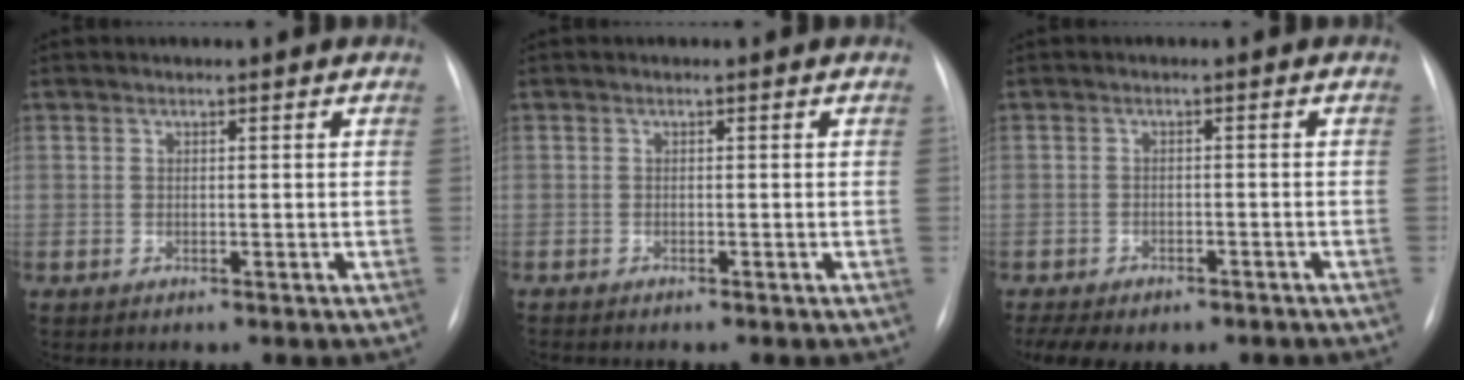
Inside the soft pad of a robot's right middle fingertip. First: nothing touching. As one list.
[{"total": 1.3, "force": [-1.1, 0.2, 0.6], "torque": [-0.006, -0.002, -0.013]}, {"total": 10.5, "force": [-7.6, 5.2, 5.1], "torque": [-0.095, 0.007, -0.094]}]